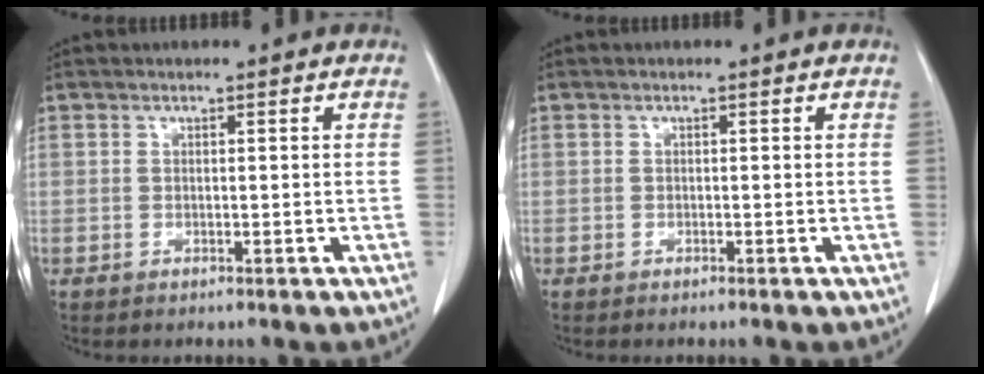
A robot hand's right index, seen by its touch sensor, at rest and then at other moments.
{"total": 0.0}